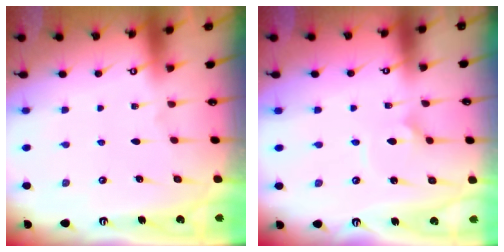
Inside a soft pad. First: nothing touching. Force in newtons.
{"total": 2.0, "press": 2.0, "slide": 0.1}